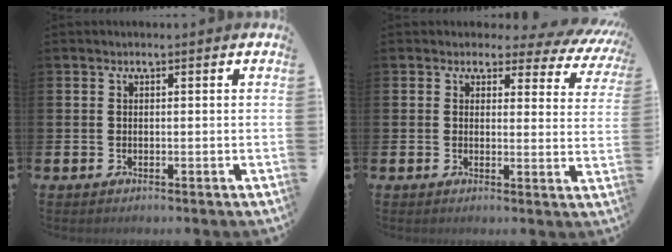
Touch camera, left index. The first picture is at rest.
{"total": 2.7, "force": [1.9, 1.8, 0.9], "torque": [-0.019, -0.020, 0.023]}